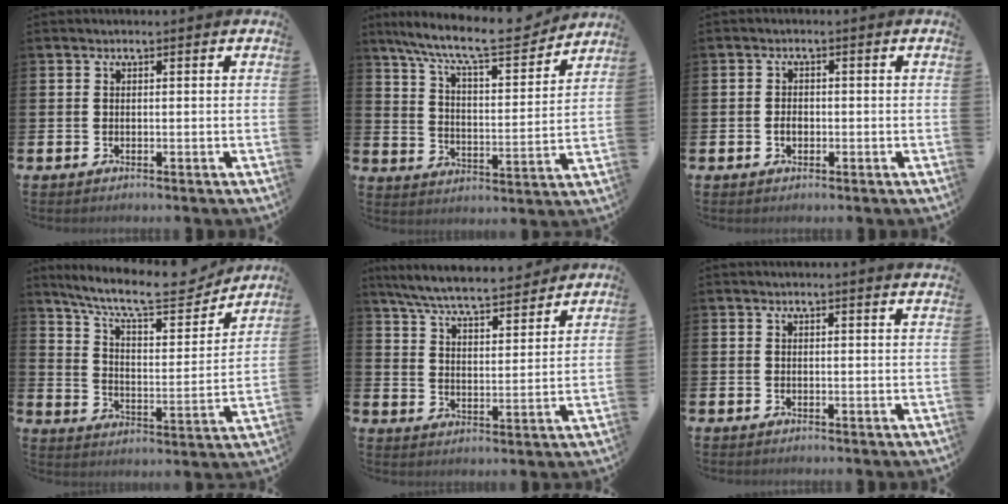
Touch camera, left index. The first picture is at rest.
{"total": 10.4, "force": [9.3, 1.6, 4.4], "torque": [-0.110, -0.061, 0.157]}
{"total": 1.7, "force": [-0.4, 1.2, 1.1], "torque": [-0.013, 0.004, -0.012]}
{"total": 10.6, "force": [9.3, 2.5, 4.4], "torque": [-0.105, -0.063, 0.156]}
{"total": 7.4, "force": [7.0, 0.7, 2.3], "torque": [-0.076, -0.046, 0.122]}
{"total": 1.1, "force": [1.0, -0.3, 0.2], "torque": [0.001, -0.006, 0.018]}